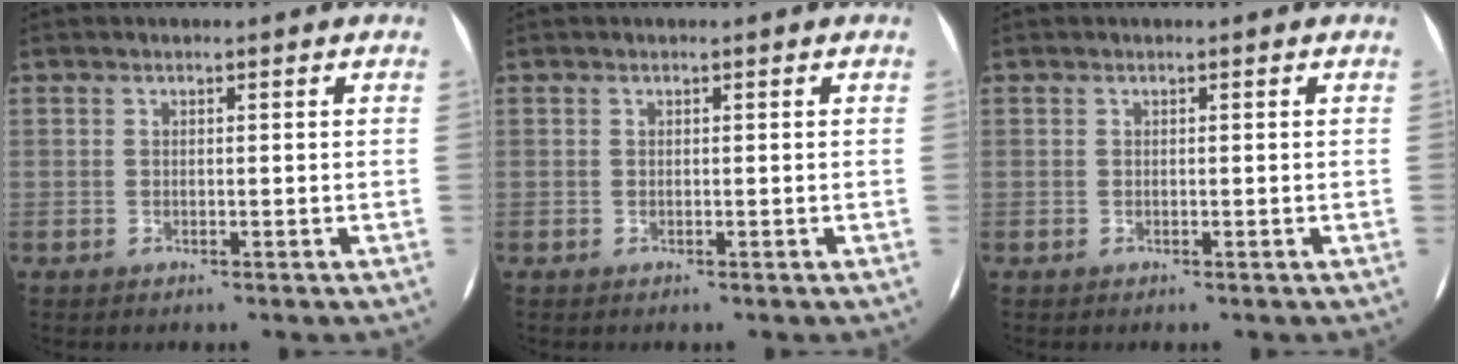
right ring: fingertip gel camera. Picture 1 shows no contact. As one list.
[{"total": 0.0}, {"total": 0.0}]